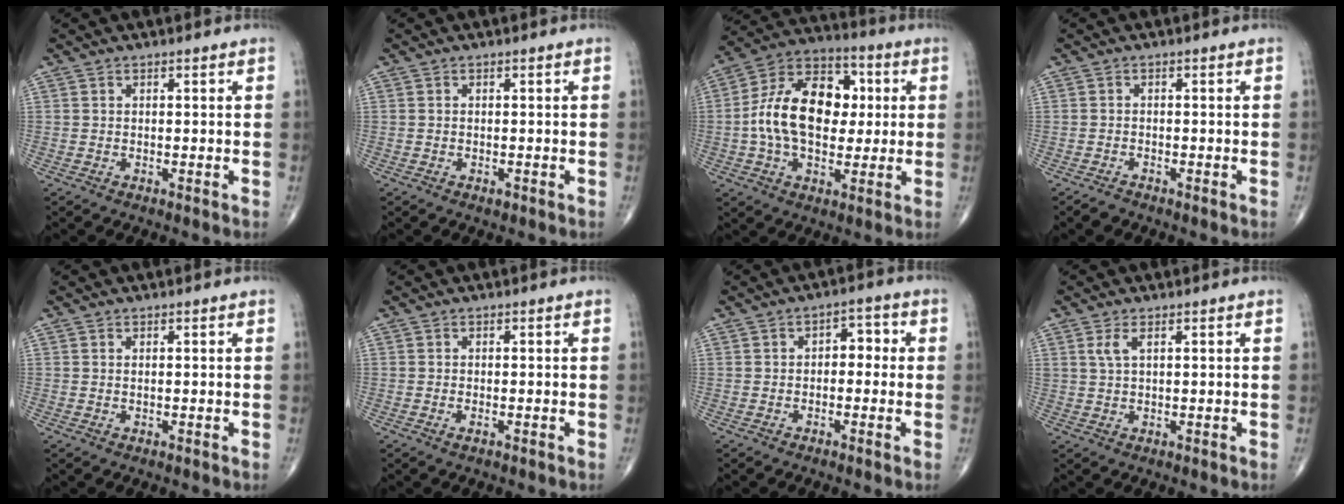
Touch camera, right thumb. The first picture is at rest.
{"total": 0.7, "force": [-0.5, 0.3, 0.4], "torque": [-0.006, -0.001, -0.007]}
{"total": 18.5, "force": [1.0, 12.0, 14.0], "torque": [-0.216, 0.026, 0.009]}
{"total": 1.4, "force": [-1.3, 0.5, 0.3], "torque": [-0.012, 0.000, -0.023]}
{"total": 0.0}
{"total": 0.7, "force": [-0.4, 0.1, 0.5], "torque": [-0.011, -0.001, -0.007]}
{"total": 4.1, "force": [-0.1, 2.7, 3.1], "torque": [-0.016, 0.018, -0.012]}
{"total": 2.4, "force": [1.1, 0.9, 1.9], "torque": [-0.045, 0.002, 0.029]}